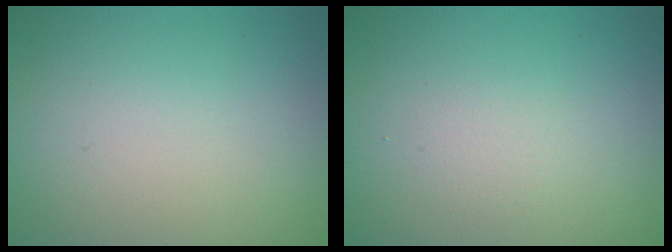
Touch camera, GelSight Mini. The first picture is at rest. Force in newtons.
{"total": 1.0, "press": 1.0, "slide": 0.1}